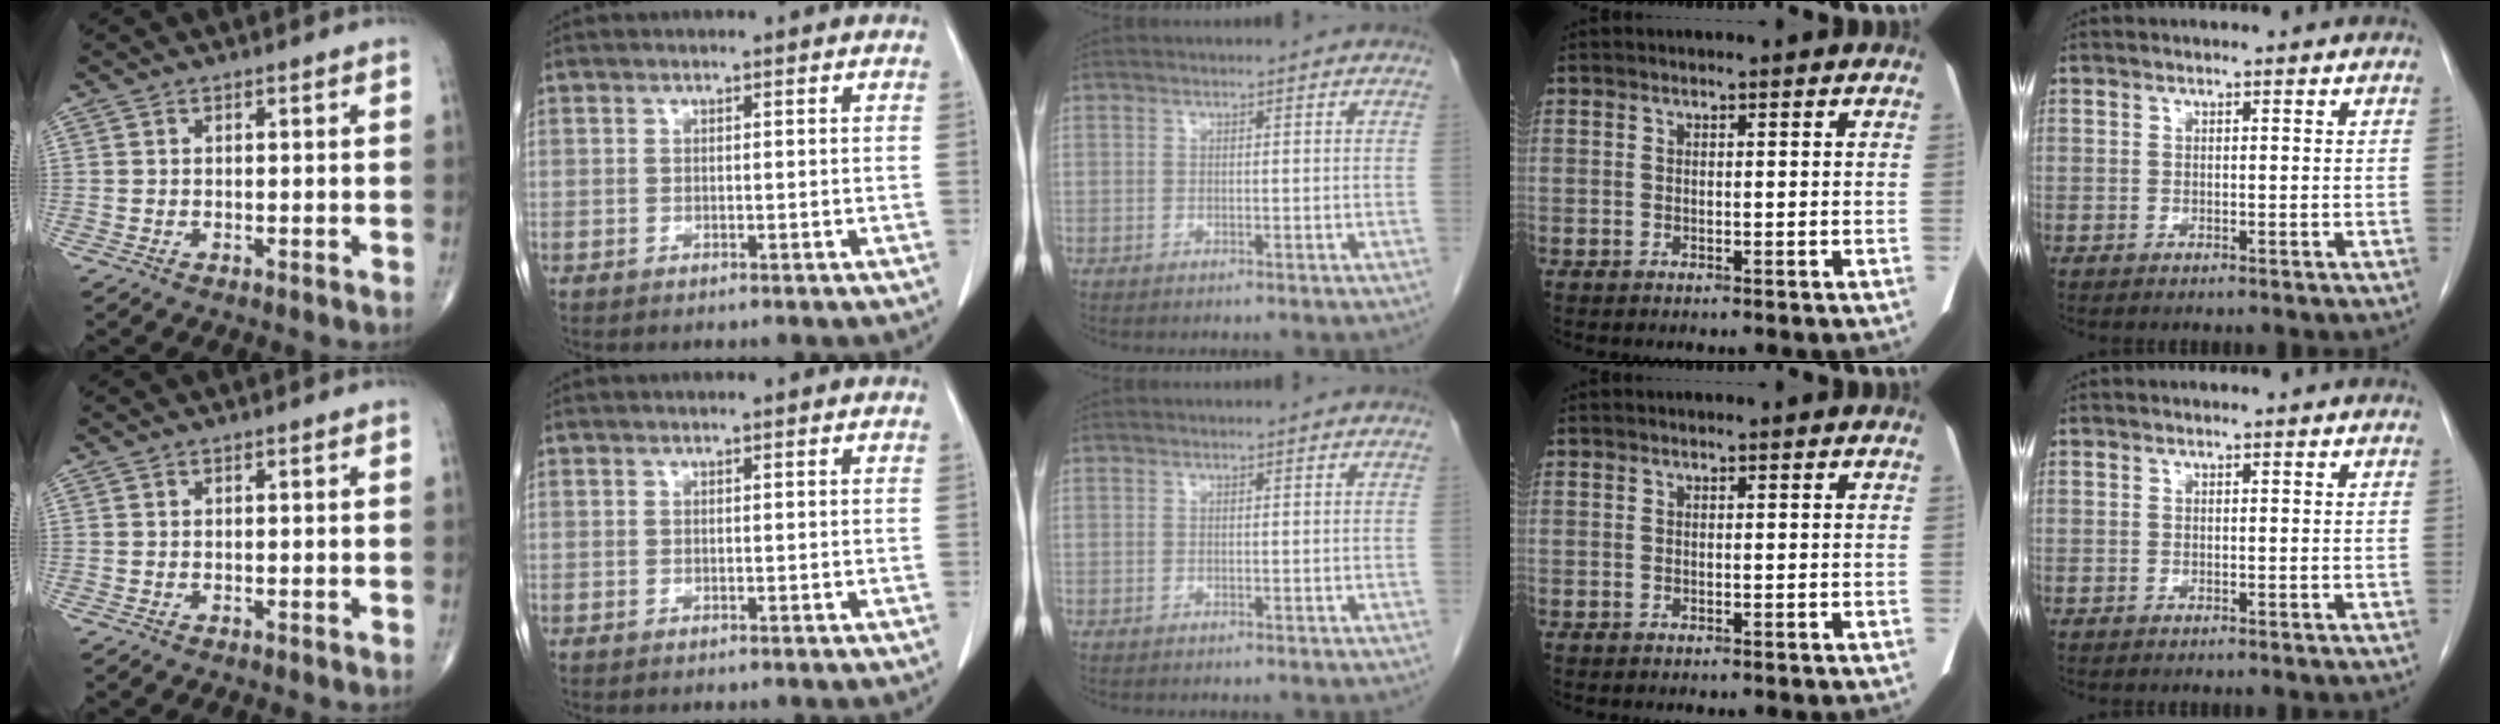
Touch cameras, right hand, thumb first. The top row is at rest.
{}